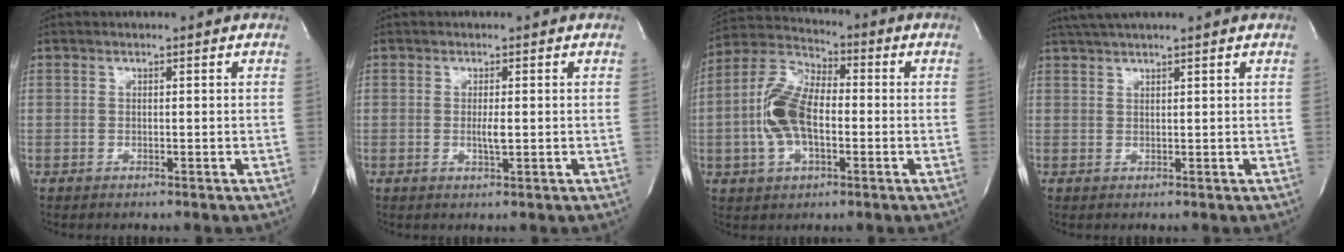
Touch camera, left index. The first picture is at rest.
{"total": 1.5, "force": [-0.2, 0.0, 1.5], "torque": [-0.037, -0.009, 0.001]}
{"total": 11.4, "force": [-1.6, 5.6, 9.8], "torque": [-0.224, 0.015, -0.031]}
{"total": 6.4, "force": [5.5, -0.6, 3.1], "torque": [-0.053, 0.035, 0.087]}